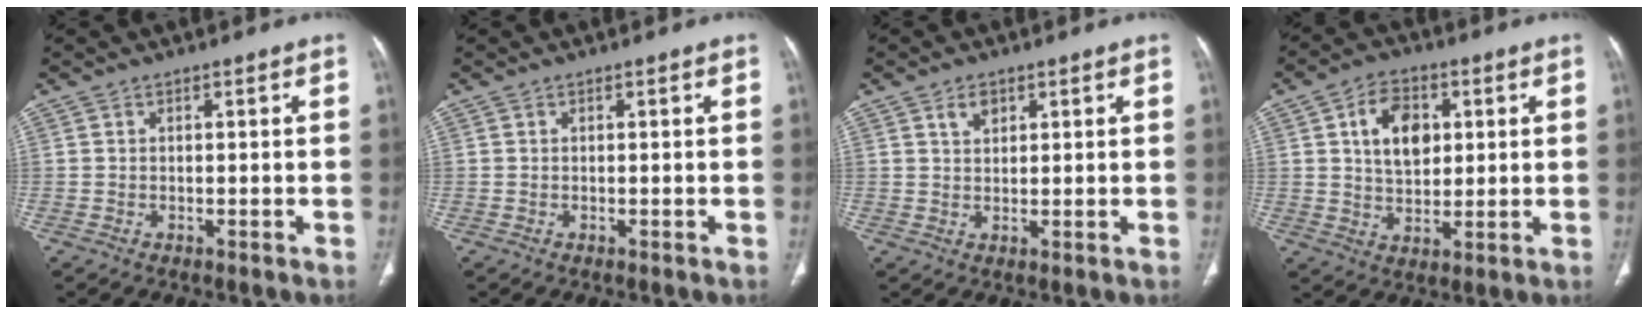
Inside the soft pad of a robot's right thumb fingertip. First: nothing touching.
{"total": 0.0}
{"total": 2.8, "force": [1.6, 1.8, 1.5], "torque": [-0.017, -0.008, 0.030]}
{"total": 9.8, "force": [2.6, 6.6, 6.8], "torque": [-0.083, -0.005, 0.045]}